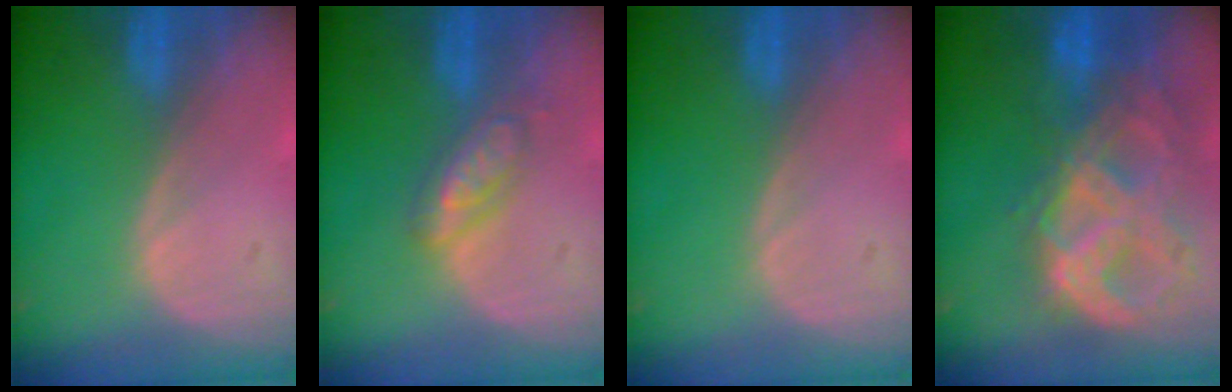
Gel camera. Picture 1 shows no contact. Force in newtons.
{"total": 4.5, "press": 4.5, "slide": 0.6}
{"total": 0.0}
{"total": 11.2, "press": 9.5, "slide": 5.9}